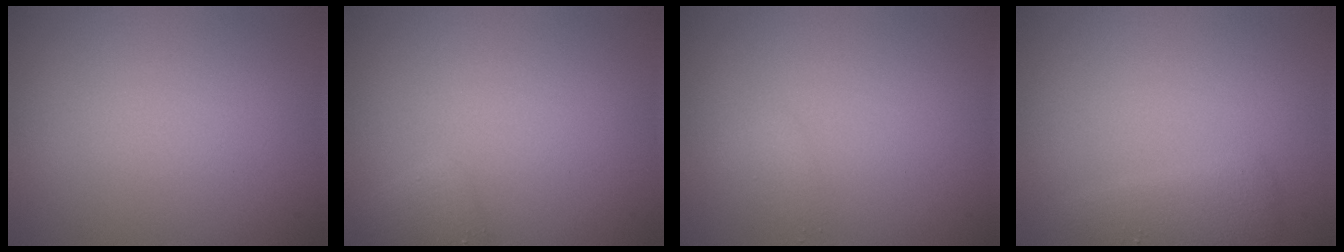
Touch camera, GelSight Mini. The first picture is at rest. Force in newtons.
{"total": 1.3, "press": 1.3, "slide": 0.1}
{"total": 0.8, "press": 0.8, "slide": 0.0}
{"total": 2.1, "press": 2.1, "slide": 0.2}